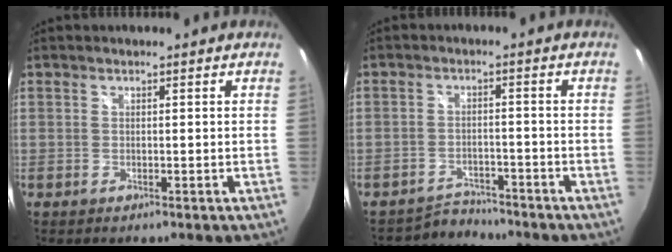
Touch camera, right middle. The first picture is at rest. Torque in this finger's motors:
{"motor_torque": [-0.20, -0.11, -0.05, -0.02]}